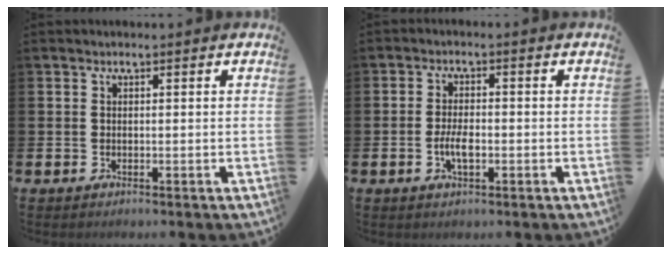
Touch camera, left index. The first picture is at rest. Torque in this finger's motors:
{"motor_torque": [0.70, 0.34, 0.13, 0.04]}